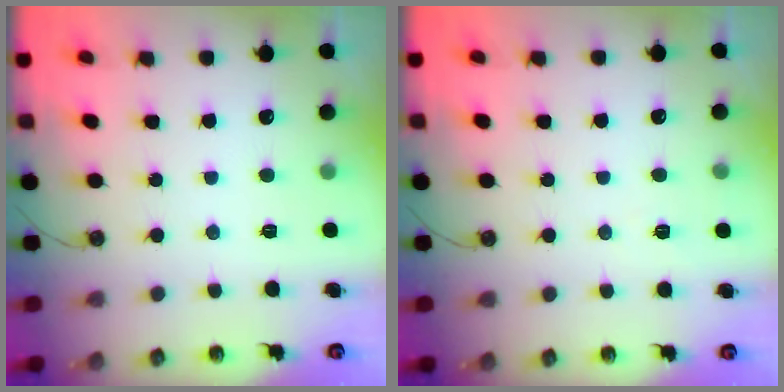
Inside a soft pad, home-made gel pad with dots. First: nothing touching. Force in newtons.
{"total": 4.9, "press": 2.3, "slide": 4.4}